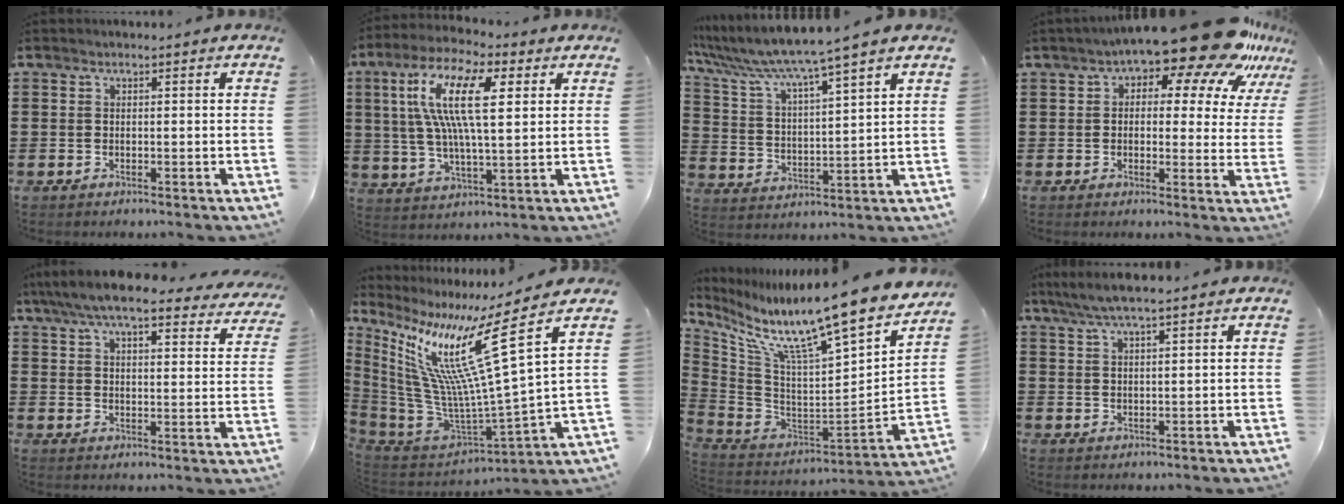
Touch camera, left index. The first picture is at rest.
{"total": 14.4, "force": [4.9, 5.1, 12.5], "torque": [-0.258, 0.008, 0.085]}
{"total": 6.0, "force": [5.3, -0.9, 2.6], "torque": [-0.077, -0.042, 0.083]}
{"total": 13.3, "force": [9.9, 3.6, 8.0], "torque": [-0.125, -0.059, 0.166]}
{"total": 7.8, "force": [6.9, 0.7, 3.6], "torque": [-0.094, -0.028, 0.124]}
{"total": 16.2, "force": [8.0, 1.4, 14.0], "torque": [-0.308, -0.073, 0.111]}
{"total": 12.7, "force": [10.5, -0.3, 7.2], "torque": [-0.152, -0.092, 0.163]}
{"total": 4.4, "force": [3.4, 0.3, 2.7], "torque": [-0.059, -0.003, 0.063]}